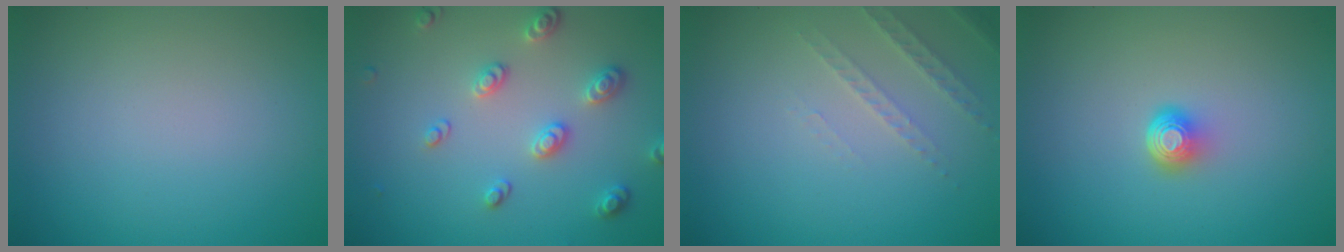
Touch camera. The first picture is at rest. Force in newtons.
{"total": 2.9, "press": 2.7, "slide": 1.0}
{"total": 1.9, "press": 1.8, "slide": 0.6}
{"total": 2.0, "press": 1.3, "slide": 1.6}